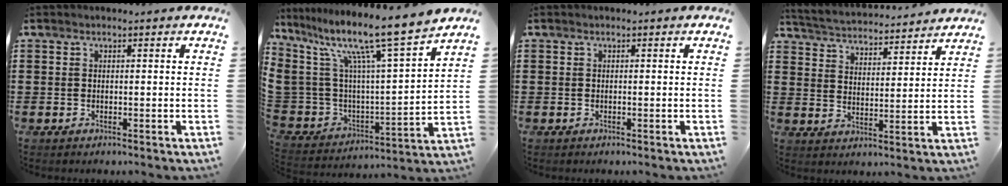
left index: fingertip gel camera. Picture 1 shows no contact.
{"total": 12.3, "force": [9.3, 1.1, 8.0], "torque": [-0.178, -0.067, 0.147]}
{"total": 0.0}
{"total": 3.6, "force": [3.6, 0.0, 0.0], "torque": [-0.022, -0.030, 0.056]}